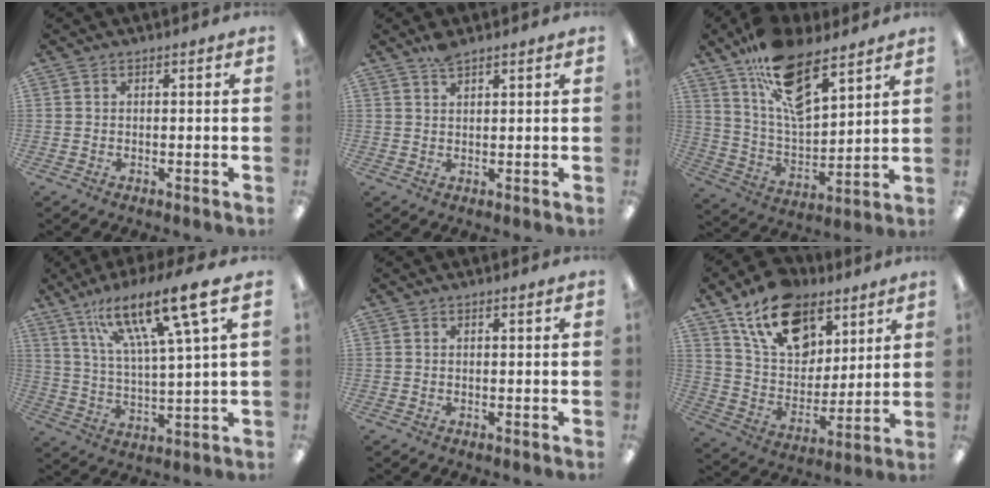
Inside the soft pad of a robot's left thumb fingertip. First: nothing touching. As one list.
[{"total": 2.6, "force": [2.2, 0.5, 1.3], "torque": [-0.031, -0.001, 0.041]}, {"total": 16.9, "force": [11.7, 6.6, 10.3], "torque": [-0.194, -0.059, 0.209]}, {"total": 17.3, "force": [11.3, 3.3, 12.7], "torque": [-0.216, -0.059, 0.179]}, {"total": 0.7, "force": [0.4, 0.0, 0.6], "torque": [-0.010, 0.000, 0.007]}, {"total": 17.9, "force": [11.3, 10.8, 8.8], "torque": [-0.151, -0.048, 0.208]}]